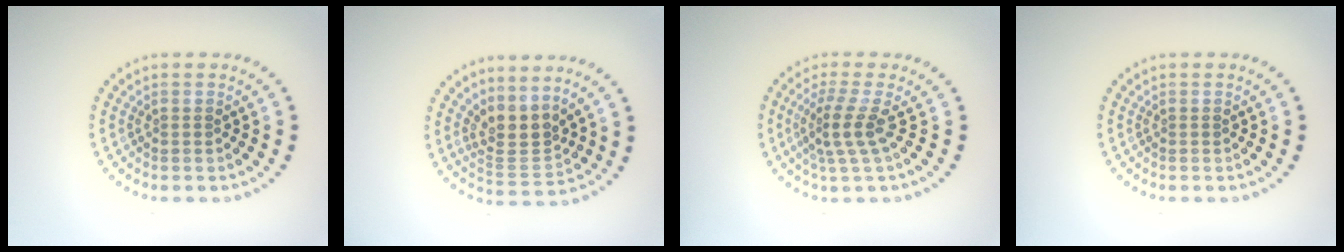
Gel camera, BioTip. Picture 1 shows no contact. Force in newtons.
{"total": 3.1, "press": 2.2, "slide": 2.1}
{"total": 2.9, "press": 2.1, "slide": 2.0}
{"total": 0.0}